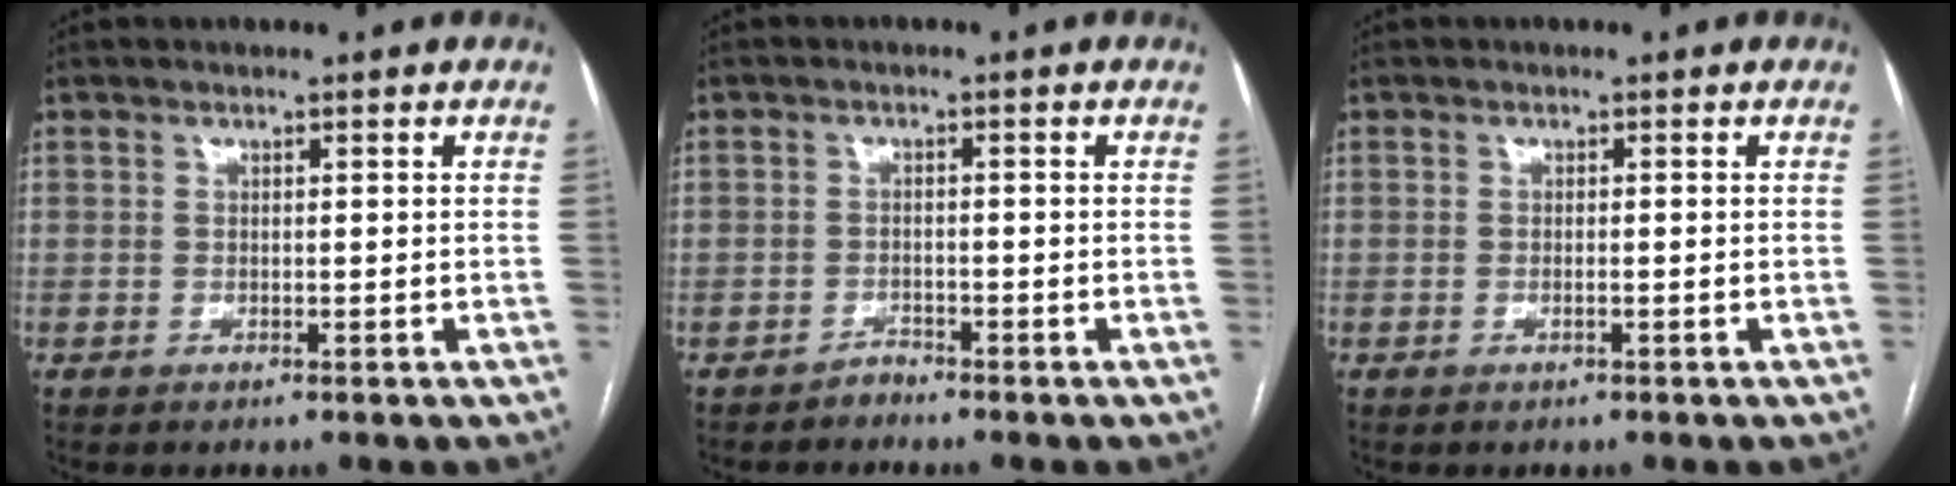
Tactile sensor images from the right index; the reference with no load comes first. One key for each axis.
{"total": 1.3, "fx": -1.2, "fy": 0.3, "fz": -0.3, "tx": 0.014, "ty": -0.002, "tz": -0.023}
{"total": 0.5, "fx": -0.2, "fy": 0.0, "fz": 0.5, "tx": -0.011, "ty": 0.000, "tz": -0.002}